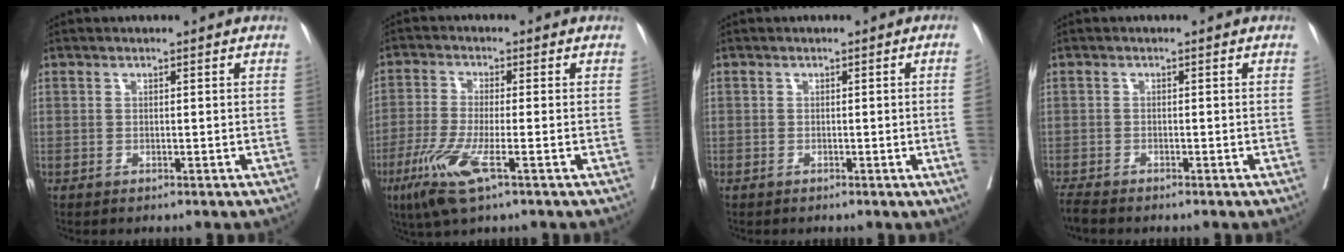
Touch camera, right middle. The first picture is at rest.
{"total": 8.2, "force": [-4.0, 0.9, 7.1], "torque": [-0.154, -0.024, -0.077]}
{"total": 2.5, "force": [-0.3, -1.1, 2.2], "torque": [-0.026, -0.002, -0.003]}
{"total": 2.5, "force": [-2.3, 0.2, 0.9], "torque": [-0.017, -0.009, -0.044]}